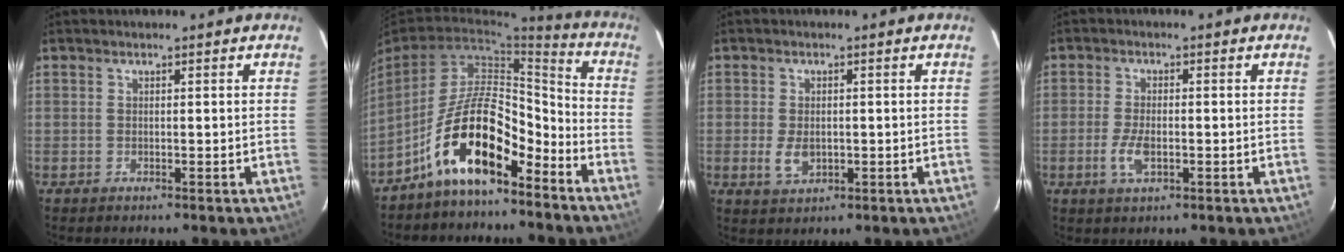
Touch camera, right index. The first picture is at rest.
{"total": 12.8, "force": [-9.1, 4.2, 8.0], "torque": [-0.147, 0.020, -0.162]}
{"total": 4.1, "force": [-0.8, 2.6, 3.1], "torque": [-0.062, -0.005, -0.009]}
{"total": 4.6, "force": [-1.5, 2.0, 3.9], "torque": [-0.087, -0.004, -0.028]}